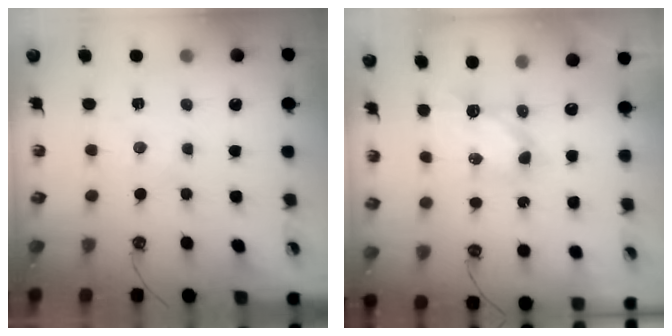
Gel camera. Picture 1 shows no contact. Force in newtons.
{"total": 6.7, "press": 6.7, "slide": 0.0}